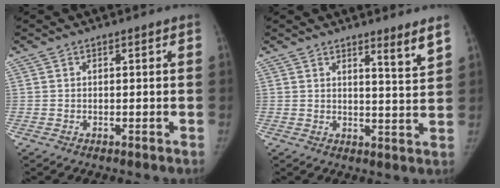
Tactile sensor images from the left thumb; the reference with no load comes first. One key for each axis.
{"total": 4.8, "fx": 3.5, "fy": -0.2, "fz": 3.3, "tx": -0.044, "ty": -0.036, "tz": 0.049}